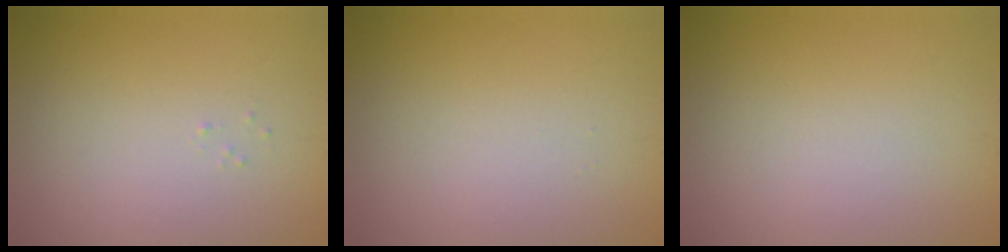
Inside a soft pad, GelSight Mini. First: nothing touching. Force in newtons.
{"total": 0.0}
{"total": 0.0}